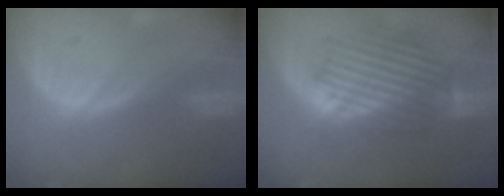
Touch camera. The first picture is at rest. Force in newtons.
{"total": 8.7, "press": 8.4, "slide": 2.1}